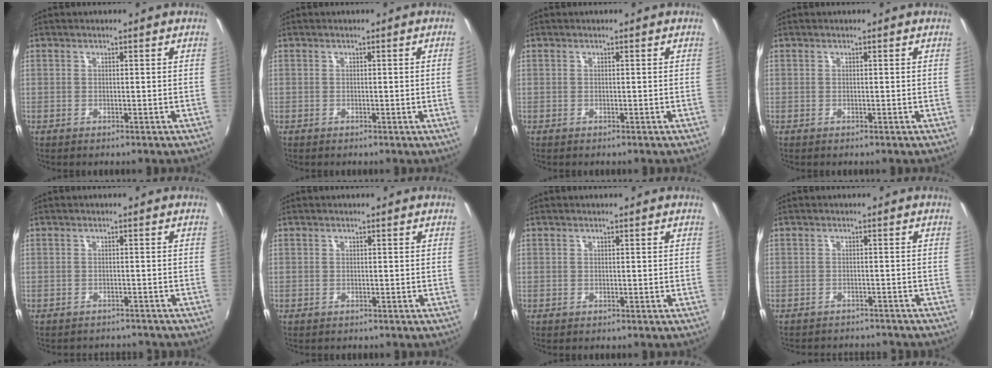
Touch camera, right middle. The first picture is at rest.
{"total": 1.2, "force": [0.1, -0.8, 0.9], "torque": [-0.007, -0.008, 0.002]}
{"total": 0.0}
{"total": 0.0}
{"total": 4.7, "force": [-4.4, 1.5, 0.9], "torque": [-0.024, -0.007, -0.060]}
{"total": 0.5, "force": [-0.4, 0.3, -0.1], "torque": [0.001, -0.002, -0.007]}
{"total": 0.0}
{"total": 5.7, "force": [-5.0, 2.6, 1.0], "torque": [-0.029, 0.006, -0.071]}